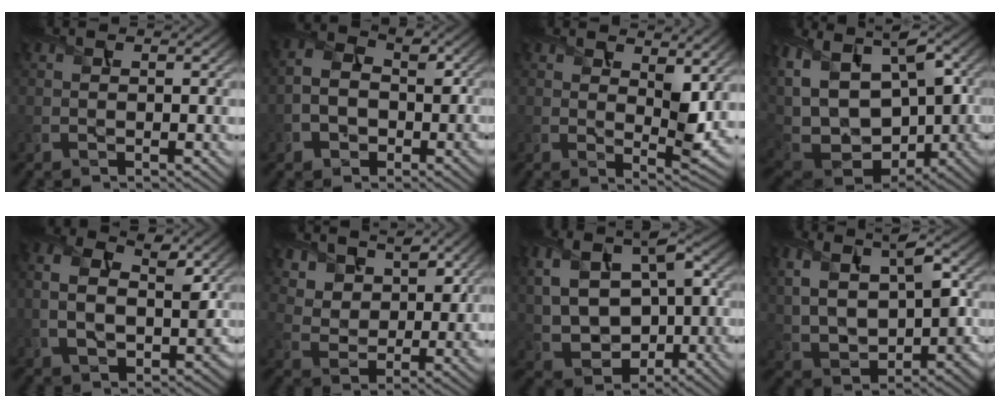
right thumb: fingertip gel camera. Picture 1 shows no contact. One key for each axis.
{"total": 5.5, "fx": -2.0, "fy": 4.4, "fz": 2.7, "tx": -0.043, "ty": -0.001, "tz": -0.048}
{"total": 6.1, "fx": 3.1, "fy": 2.5, "fz": 4.6, "tx": -0.079, "ty": -0.010, "tz": 0.054}
{"total": 17.6, "fx": 2.3, "fy": 12.2, "fz": 12.5, "tx": -0.292, "ty": 0.002, "tz": 0.079}
{"total": 9.2, "fx": -0.5, "fy": 6.5, "fz": 6.4, "tx": -0.099, "ty": 0.001, "tz": -0.019}
{"total": 8.5, "fx": 6.2, "fy": 4.7, "fz": 3.5, "tx": -0.092, "ty": -0.029, "tz": 0.128}
{"total": 12.1, "fx": 0.3, "fy": 8.0, "fz": 9.1, "tx": -0.193, "ty": -0.004, "tz": 0.010}
{"total": 11.8, "fx": 1.3, "fy": 7.2, "fz": 9.2, "tx": -0.187, "ty": -0.009, "tz": 0.038}